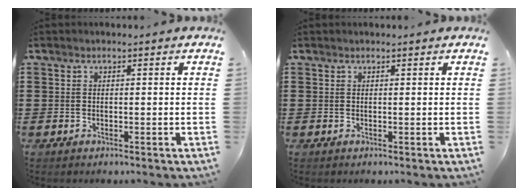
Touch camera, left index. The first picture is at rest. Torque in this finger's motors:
{"motor_torque": [-0.14, 0.12, 0.00, 0.00]}